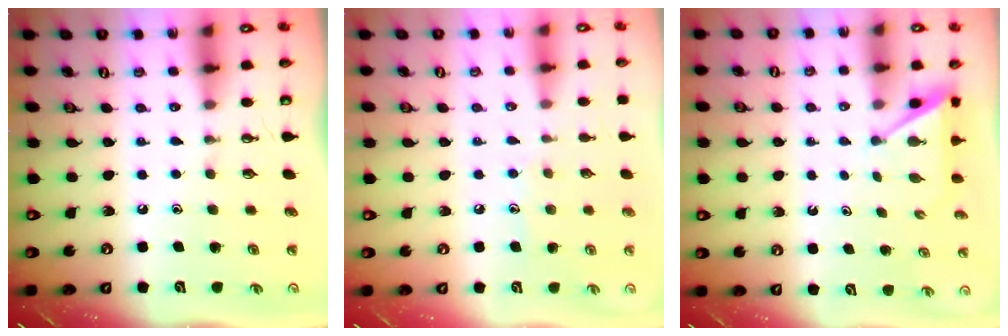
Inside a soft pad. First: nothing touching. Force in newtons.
{"total": 6.0, "press": 6.0, "slide": 0.7}
{"total": 3.1, "press": 3.1, "slide": 0.3}